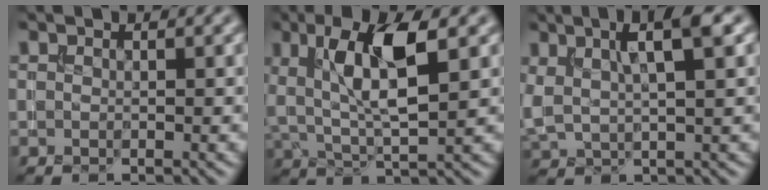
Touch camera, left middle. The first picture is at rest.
{"total": 7.1, "force": [1.9, 2.5, 6.4], "torque": [-0.112, 0.007, 0.034]}
{"total": 5.2, "force": [2.2, 1.3, 4.5], "torque": [-0.088, 0.007, 0.044]}